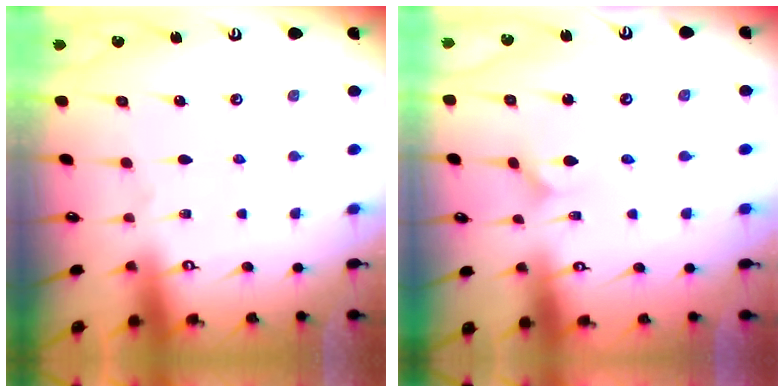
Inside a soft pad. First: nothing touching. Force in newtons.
{"total": 1.5, "press": 1.5, "slide": 0.1}